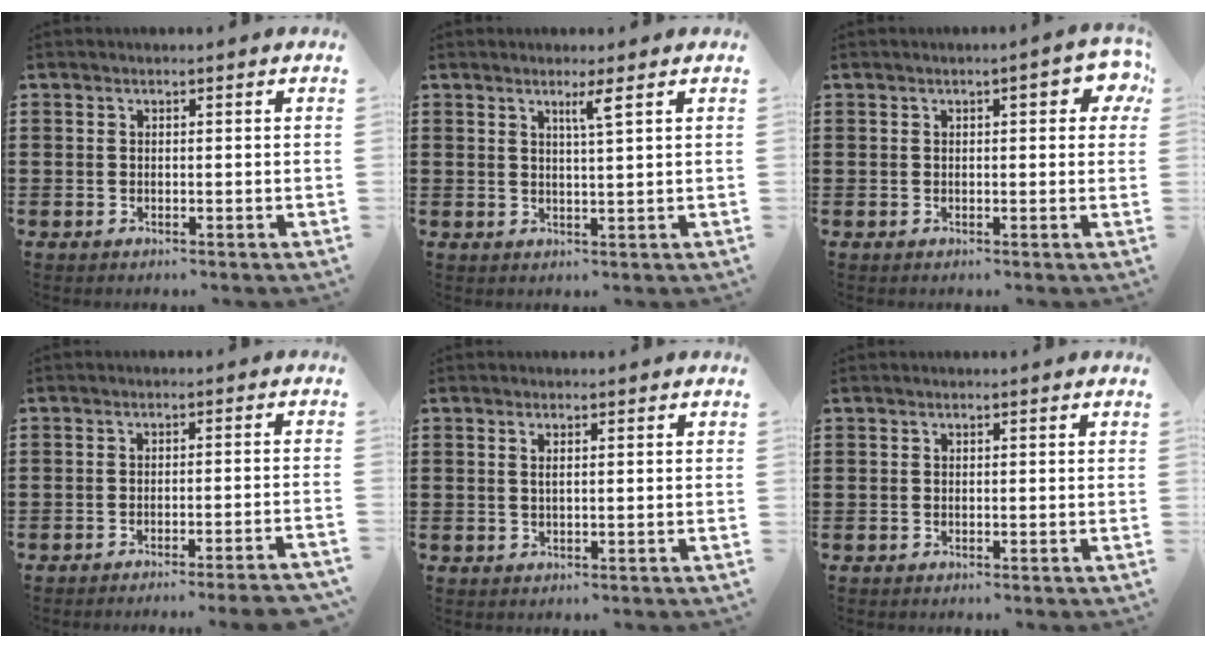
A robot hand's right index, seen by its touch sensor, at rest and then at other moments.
{"total": 2.6, "force": [1.5, -0.4, 2.0], "torque": [-0.033, -0.010, 0.023]}
{"total": 3.5, "force": [0.9, 1.0, 3.2], "torque": [-0.047, 0.002, 0.009]}
{"total": 2.7, "force": [-2.5, -0.5, 0.9], "torque": [-0.016, -0.005, -0.051]}
{"total": 1.0, "force": [0.3, 0.2, 0.9], "torque": [-0.018, 0.003, 0.005]}
{"total": 0.0}